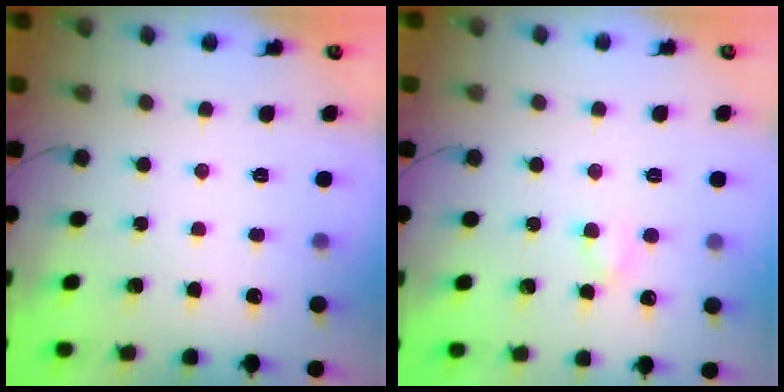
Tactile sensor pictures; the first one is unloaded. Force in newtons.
{"total": 3.1, "press": 2.9, "slide": 1.1}